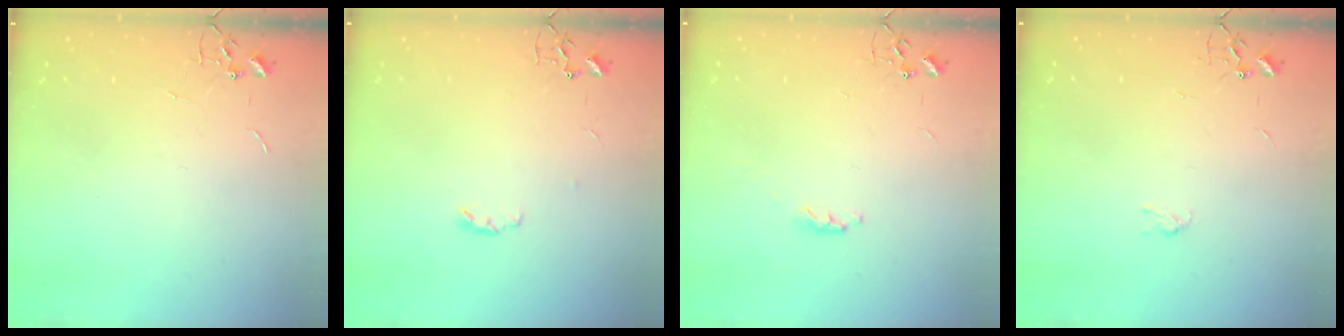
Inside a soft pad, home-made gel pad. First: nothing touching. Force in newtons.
{"total": 3.8, "press": 3.8, "slide": 0.6}
{"total": 3.4, "press": 3.4, "slide": 0.4}
{"total": 3.0, "press": 3.0, "slide": 0.6}